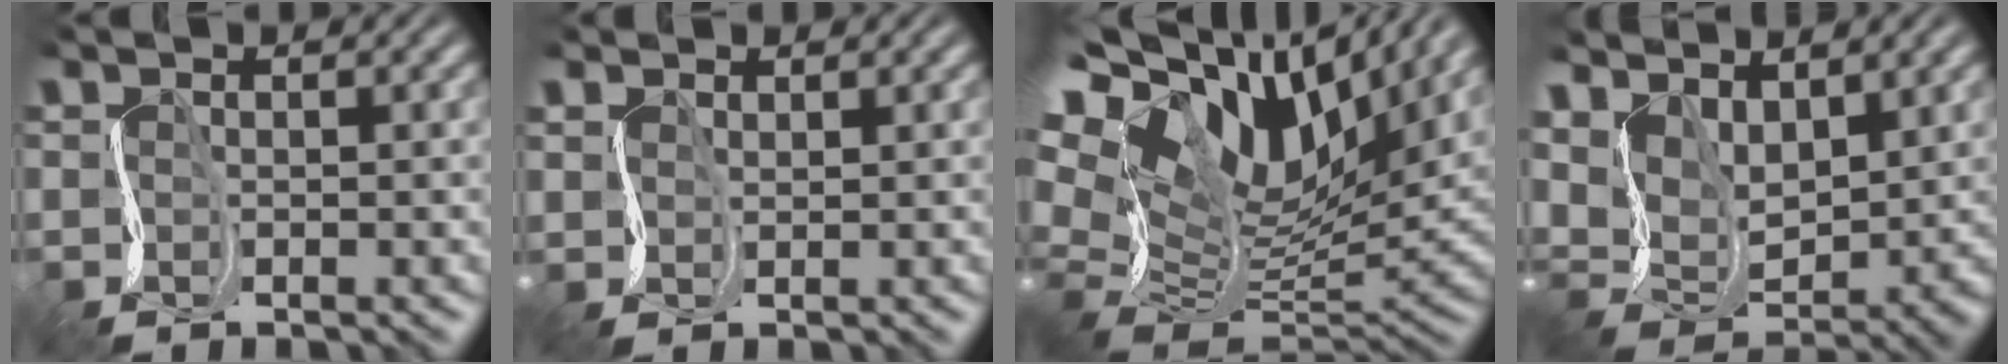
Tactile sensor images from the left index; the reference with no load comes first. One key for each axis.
{"total": 1.4, "fx": 1.2, "fy": 0.6, "fz": -0.4, "tx": 0.003, "ty": 0.002, "tz": 0.026}
{"total": 18.1, "fx": 9.2, "fy": 10.0, "fz": 12.0, "tx": -0.228, "ty": 0.032, "tz": 0.170}
{"total": 6.3, "fx": 4.4, "fy": 3.1, "fz": 3.3, "tx": -0.077, "ty": -0.003, "tz": 0.085}